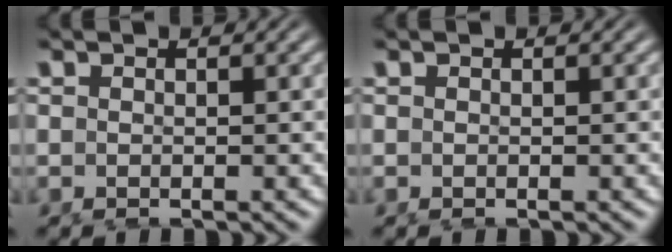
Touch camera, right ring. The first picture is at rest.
{"total": 0.0}